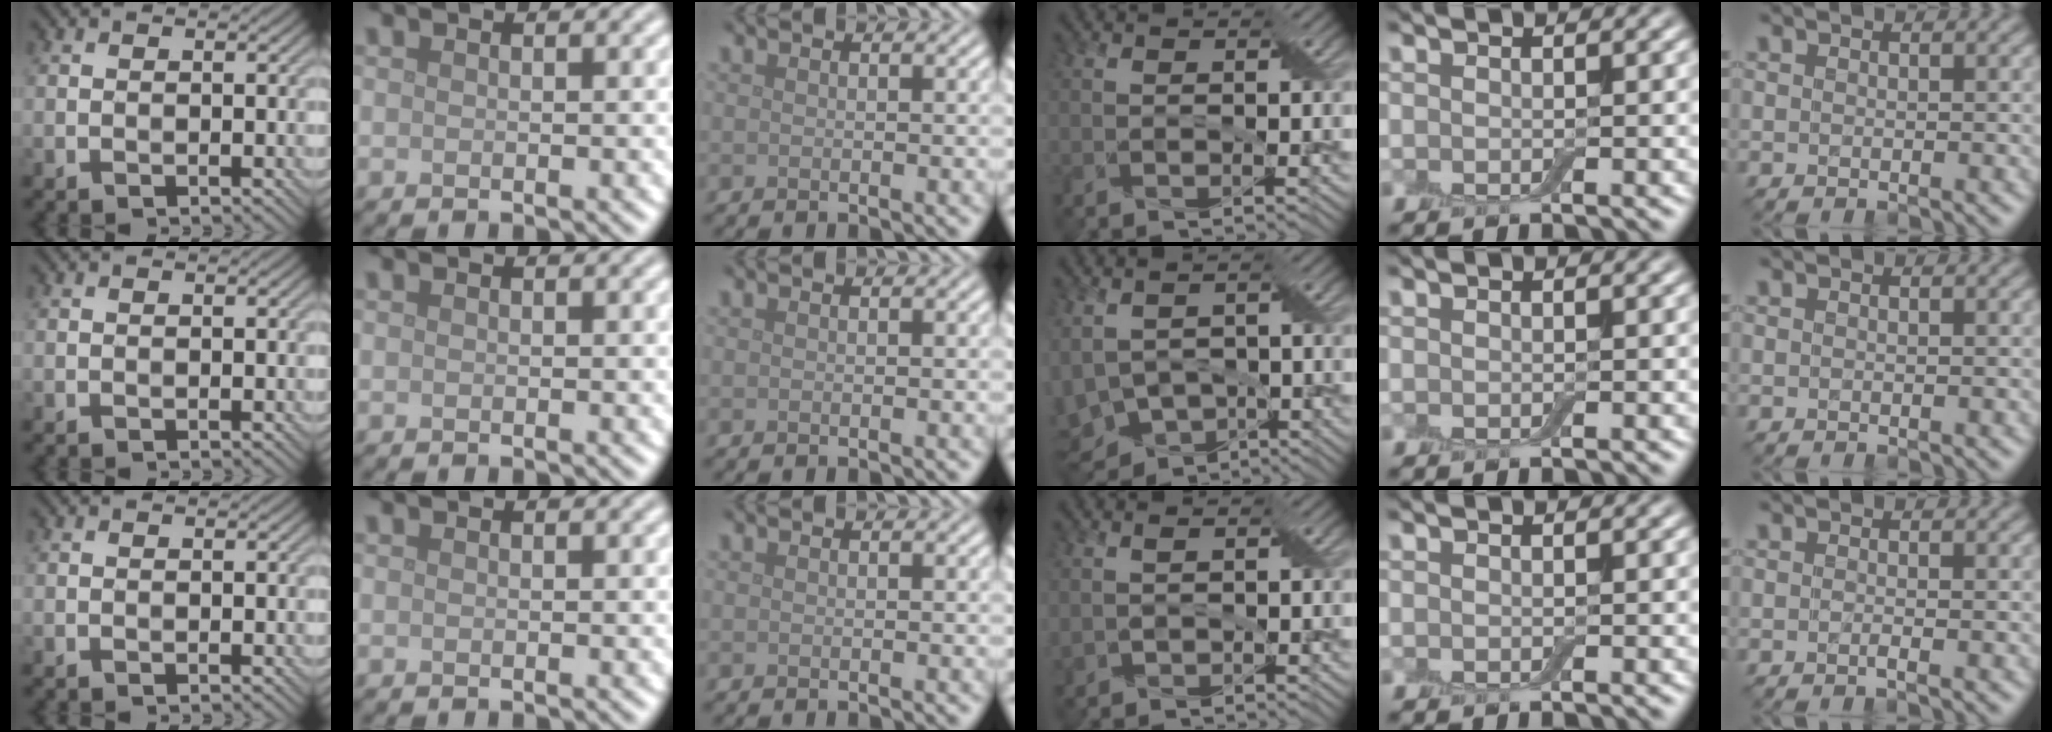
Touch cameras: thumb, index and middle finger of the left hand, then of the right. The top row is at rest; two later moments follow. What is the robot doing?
{"motion": "close", "object": "airpods case & airpods"}